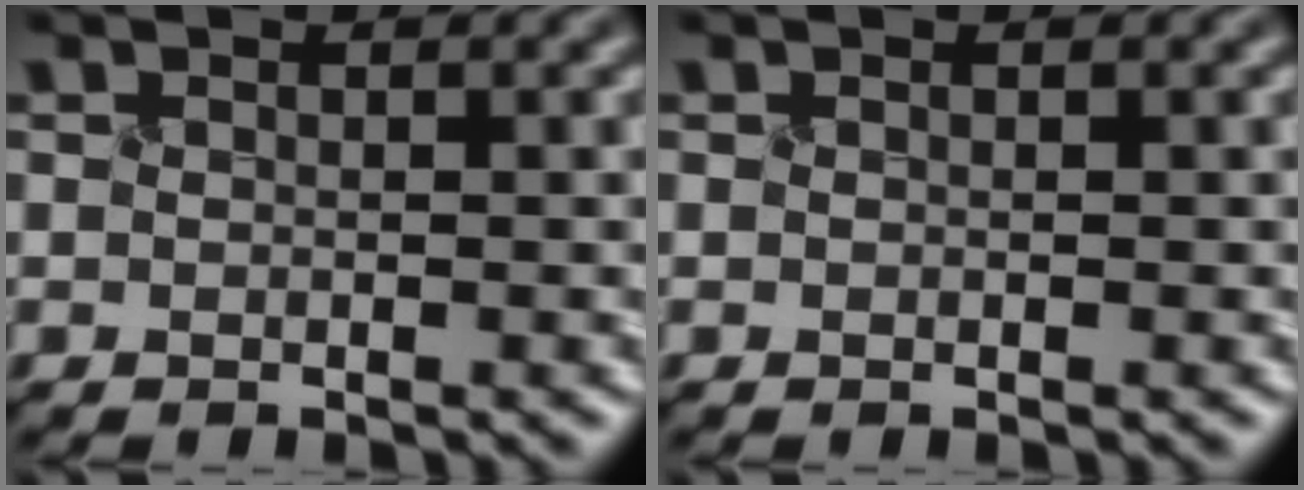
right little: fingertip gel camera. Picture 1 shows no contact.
{"total": 0.0}